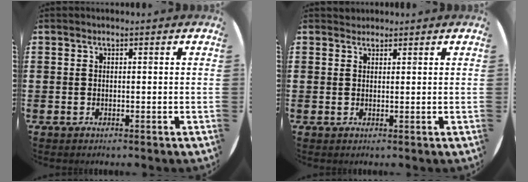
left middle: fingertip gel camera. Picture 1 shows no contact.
{"total": 1.0, "force": [0.9, 0.3, -0.2], "torque": [0.003, 0.004, 0.018]}